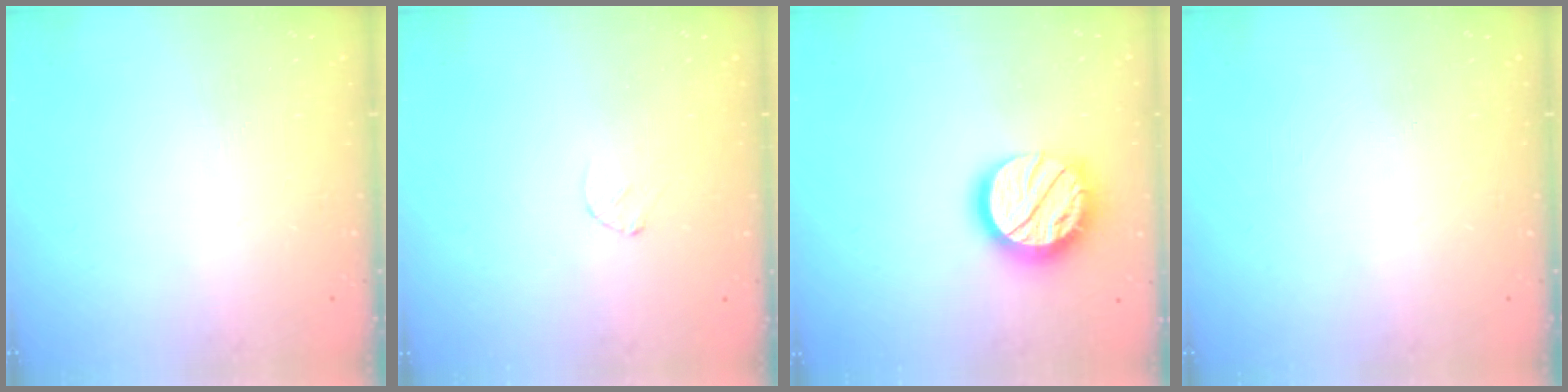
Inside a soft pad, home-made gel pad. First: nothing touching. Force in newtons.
{"total": 3.6, "press": 3.6, "slide": 0.2}
{"total": 18.0, "press": 17.9, "slide": 1.4}
{"total": 0.0}